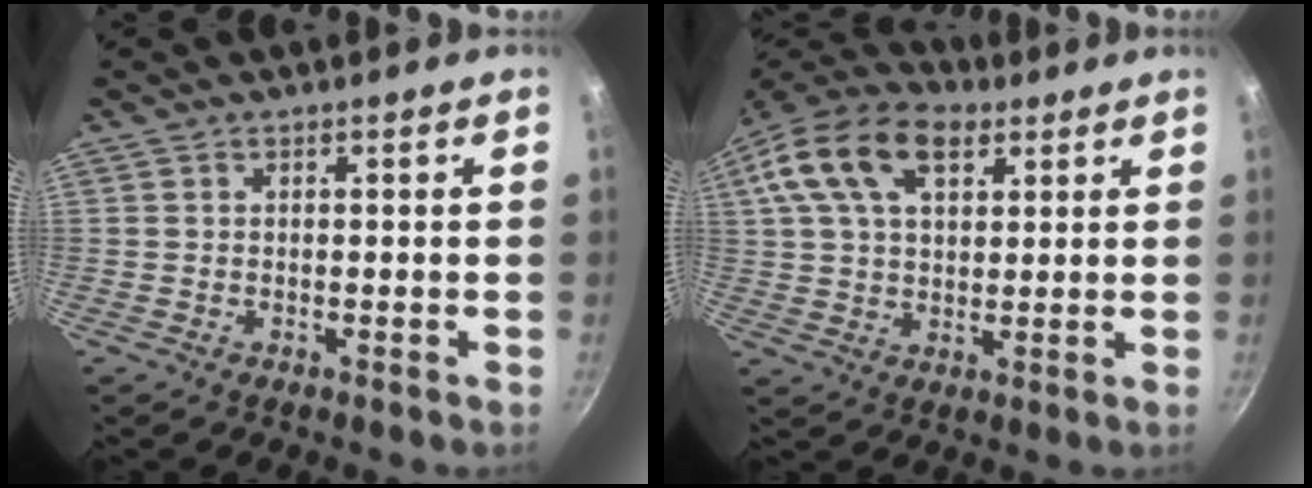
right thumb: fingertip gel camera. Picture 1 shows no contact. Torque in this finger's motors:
{"motor_torque": [-0.28, 0.52, 0.32, -0.23, 0.12]}